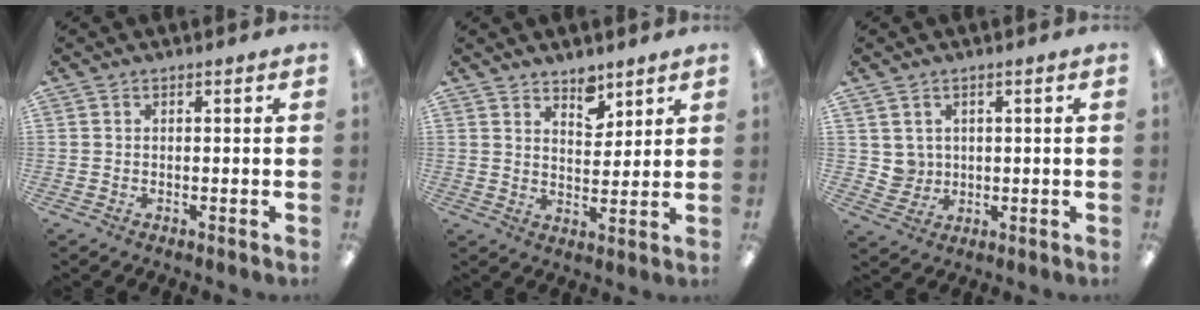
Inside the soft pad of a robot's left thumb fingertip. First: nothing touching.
{"total": 5.9, "force": [4.9, 2.6, 1.8], "torque": [-0.009, -0.036, 0.085]}
{"total": 3.8, "force": [1.9, 3.2, -0.2], "torque": [-0.003, -0.004, 0.034]}